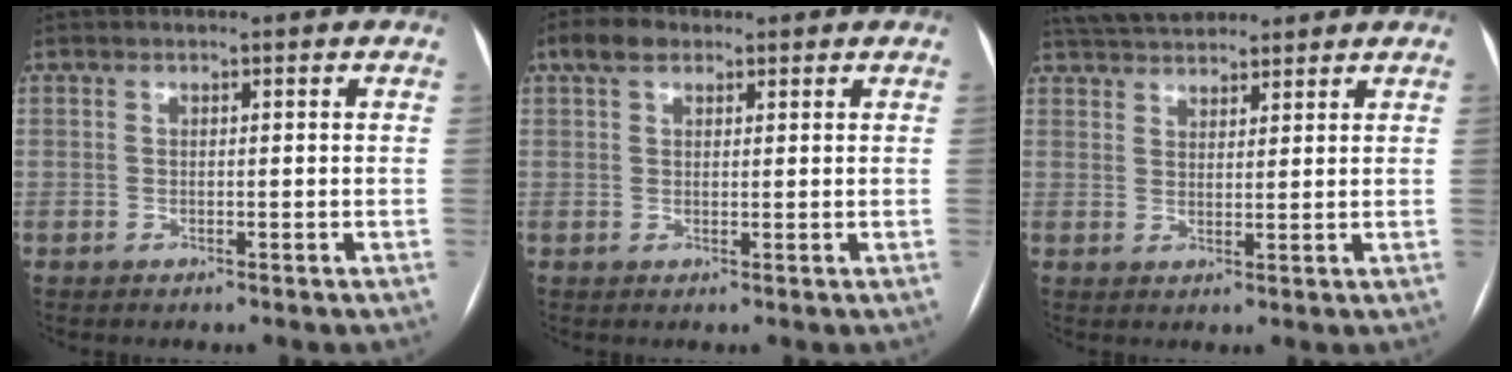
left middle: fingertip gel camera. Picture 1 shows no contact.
{"total": 3.7, "force": [2.3, 2.1, 2.0], "torque": [-0.044, 0.023, 0.044]}
{"total": 9.1, "force": [8.1, 2.8, 3.0], "torque": [-0.050, 0.034, 0.136]}